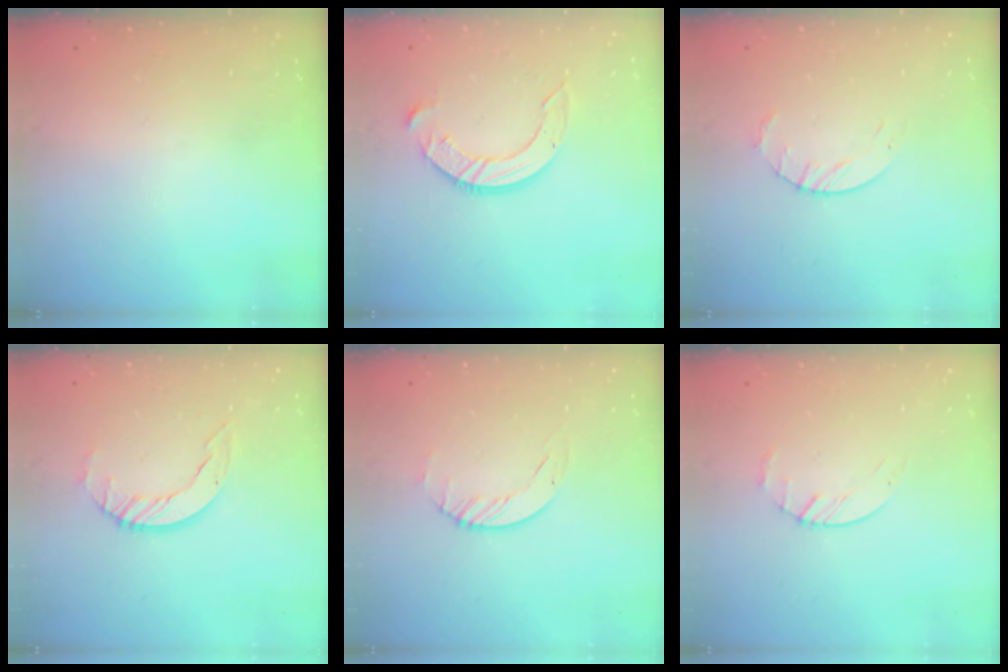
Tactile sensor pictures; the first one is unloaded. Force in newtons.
{"total": 10.0, "press": 10.0, "slide": 1.0}
{"total": 3.5, "press": 3.5, "slide": 0.4}
{"total": 4.5, "press": 4.5, "slide": 0.4}
{"total": 2.3, "press": 2.3, "slide": 0.3}
{"total": 2.2, "press": 2.2, "slide": 0.3}